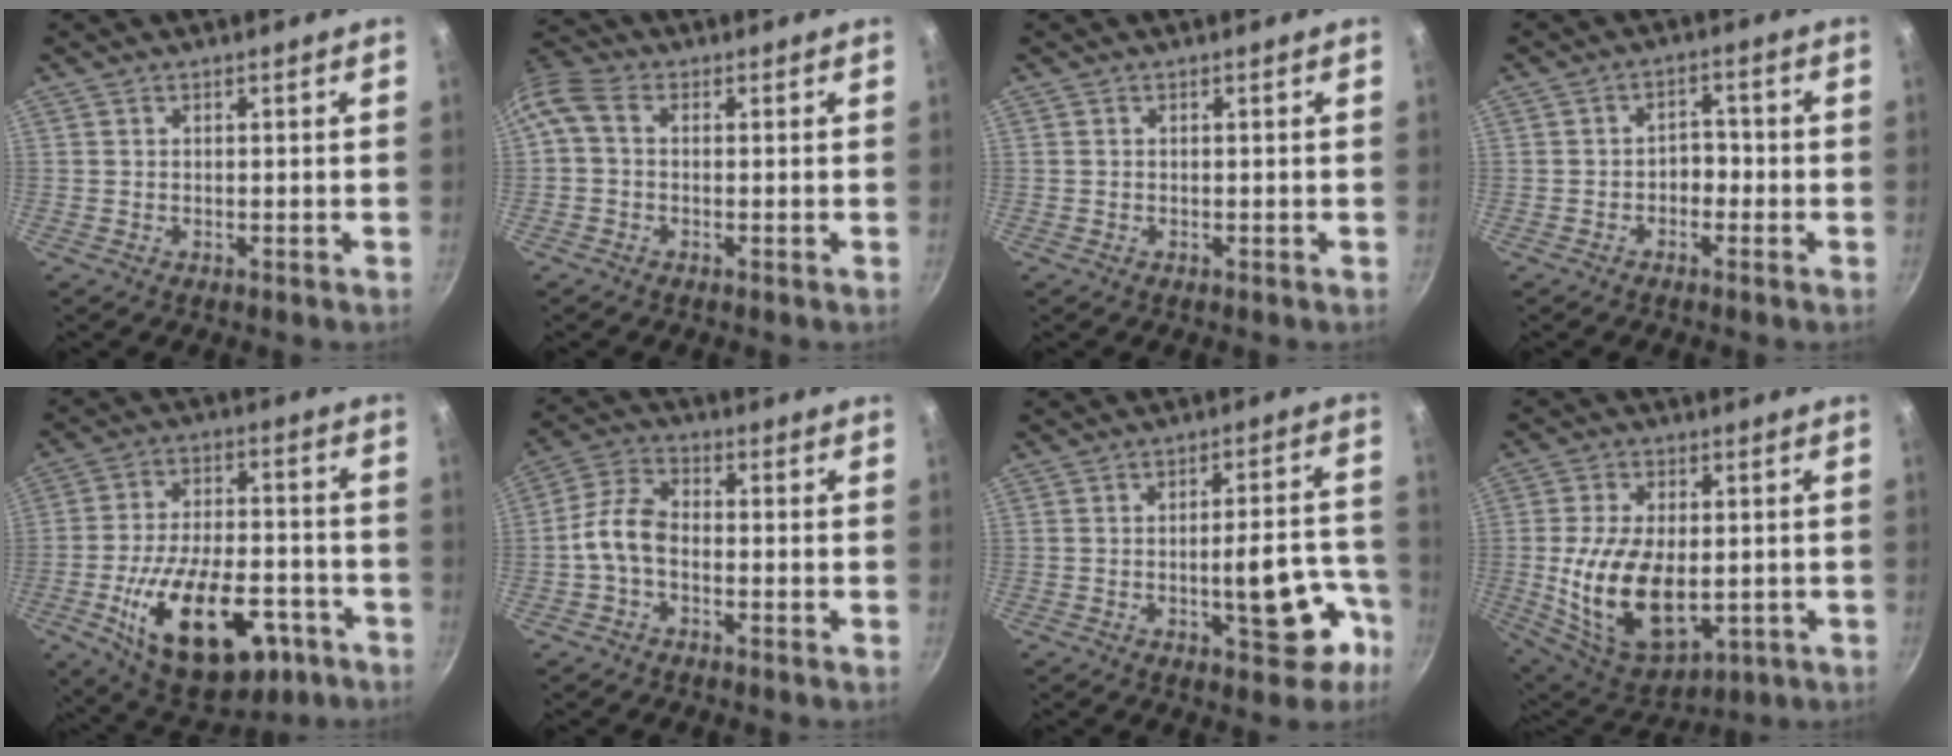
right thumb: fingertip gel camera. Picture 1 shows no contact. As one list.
[{"total": 7.8, "force": [0.5, 5.6, 5.4], "torque": [-0.129, 0.028, -0.007]}, {"total": 0.0}, {"total": 3.3, "force": [-1.2, 2.4, 1.9], "torque": [-0.001, 0.019, -0.023]}, {"total": 23.3, "force": [-9.2, 12.4, 17.5], "torque": [-0.267, 0.040, -0.131]}, {"total": 6.9, "force": [-1.8, 4.0, 5.4], "torque": [-0.111, 0.033, -0.048]}, {"total": 12.6, "force": [-5.3, 5.2, 10.1], "torque": [-0.094, 0.048, -0.065]}, {"total": 18.2, "force": [-1.8, 10.7, 14.6], "torque": [-0.252, -0.008, -0.015]}]